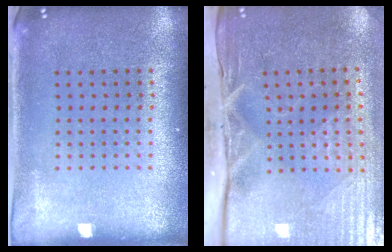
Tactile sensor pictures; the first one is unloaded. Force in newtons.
{"total": 5.0, "press": 4.2, "slide": 2.7}